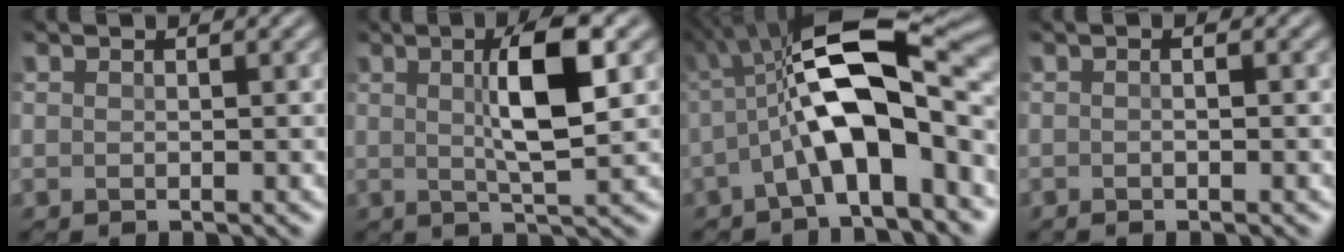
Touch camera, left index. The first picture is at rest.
{"total": 5.9, "force": [1.4, 0.9, 5.7], "torque": [-0.096, 0.011, 0.022]}
{"total": 11.7, "force": [-0.5, 4.2, 10.9], "torque": [-0.181, 0.023, -0.021]}
{"total": 0.8, "force": [-0.2, 0.1, 0.7], "torque": [-0.014, 0.003, -0.002]}